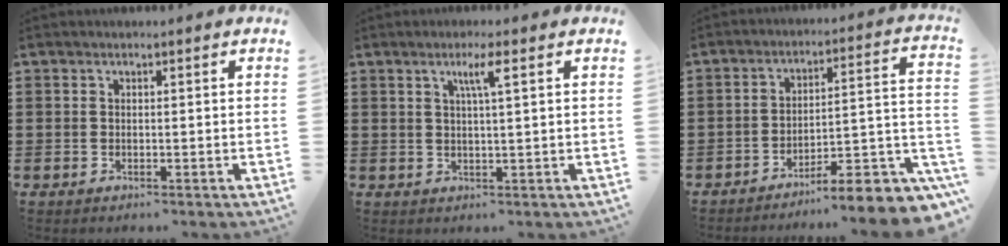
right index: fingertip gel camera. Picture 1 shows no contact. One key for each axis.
{"total": 3.3, "fx": 1.3, "fy": 0.0, "fz": 3.0, "tx": -0.063, "ty": 0.000, "tz": 0.019}
{"total": 7.9, "fx": -6.3, "fy": 1.1, "fz": 4.6, "tx": -0.056, "ty": -0.007, "tz": -0.120}